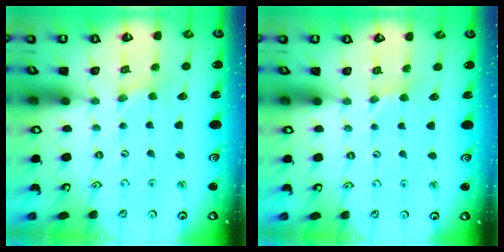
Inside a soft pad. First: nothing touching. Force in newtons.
{"total": 1.1, "press": 1.1, "slide": 0.3}